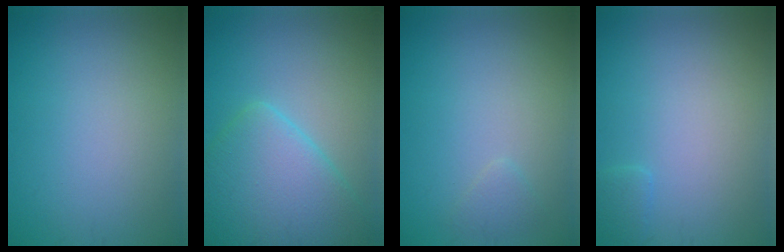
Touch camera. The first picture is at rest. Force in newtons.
{"total": 7.2, "press": 7.2, "slide": 0.3}
{"total": 0.9, "press": 0.9, "slide": 0.1}
{"total": 0.7, "press": 0.7, "slide": 0.1}